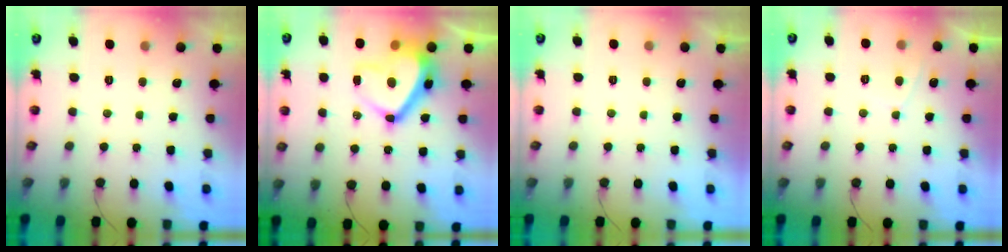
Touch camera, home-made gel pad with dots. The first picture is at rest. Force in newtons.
{"total": 15.0, "press": 14.8, "slide": 2.4}
{"total": 2.3, "press": 2.3, "slide": 0.4}
{"total": 1.6, "press": 1.5, "slide": 0.6}